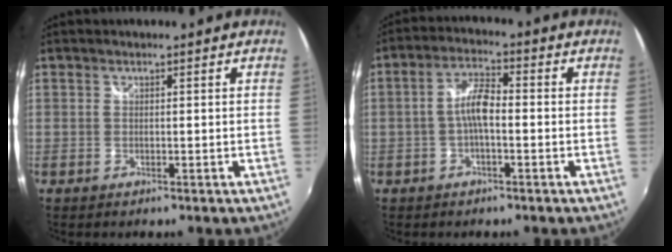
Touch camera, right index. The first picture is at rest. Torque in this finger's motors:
{"motor_torque": [0.97, -0.23, 0.53, 0.13]}